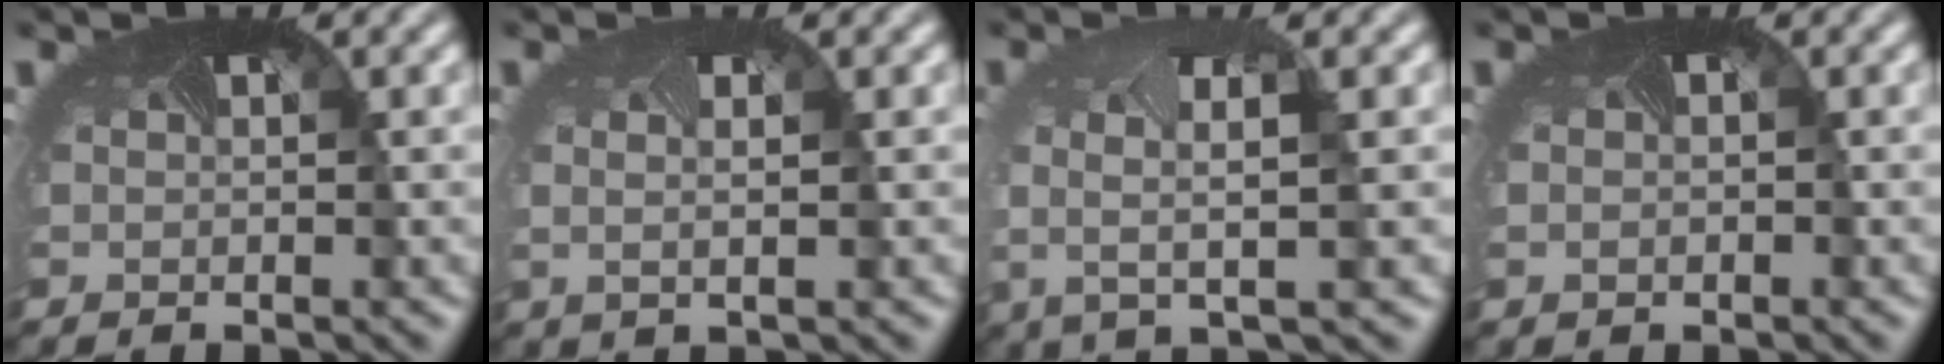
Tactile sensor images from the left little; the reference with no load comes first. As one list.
[{"total": 0.9, "force": [0.0, -0.1, 0.9], "torque": [-0.024, -0.002, 0.003]}, {"total": 2.9, "force": [-0.1, 0.5, 2.9], "torque": [-0.070, -0.006, -0.008]}, {"total": 0.8, "force": [-0.1, 0.6, 0.4], "torque": [-0.008, 0.000, -0.002]}]